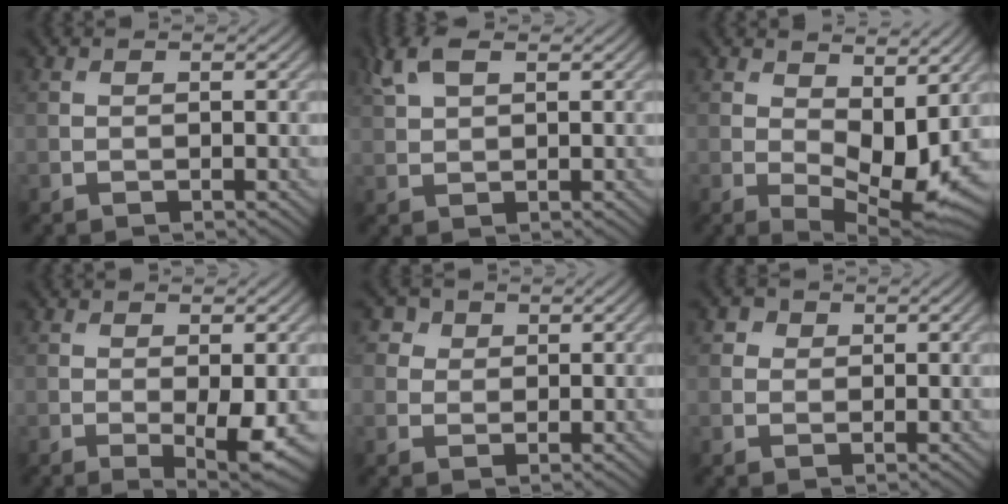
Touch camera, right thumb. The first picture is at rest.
{"total": 4.5, "force": [2.5, 2.0, 3.2], "torque": [-0.085, 0.015, 0.051]}
{"total": 9.2, "force": [2.1, 4.9, 7.5], "torque": [-0.124, -0.012, 0.037]}
{"total": 3.9, "force": [-0.5, 0.9, 3.7], "torque": [-0.066, -0.011, -0.004]}
{"total": 2.9, "force": [1.3, 2.4, 0.8], "torque": [-0.024, -0.004, 0.029]}
{"total": 1.7, "force": [0.7, 1.5, 0.5], "torque": [-0.006, -0.003, 0.008]}